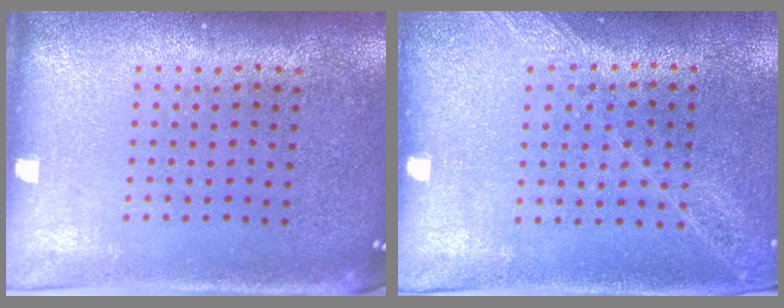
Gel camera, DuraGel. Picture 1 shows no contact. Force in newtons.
{"total": 1.2, "press": 1.2, "slide": 0.2}